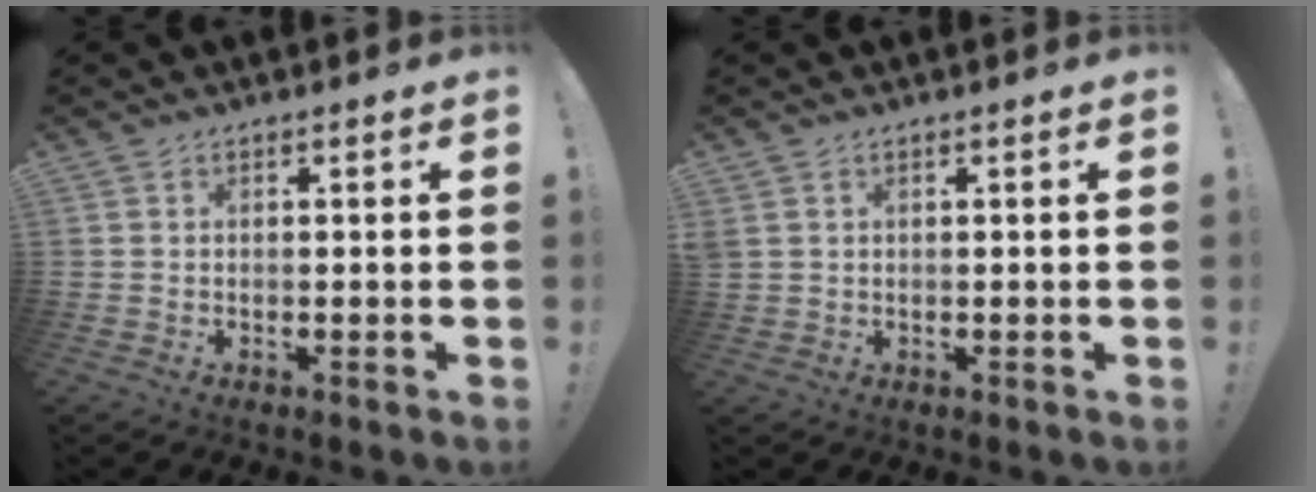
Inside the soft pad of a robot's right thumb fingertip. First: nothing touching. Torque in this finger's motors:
{"motor_torque": [0.17, 0.20, 0.67, 0.30, 0.11]}